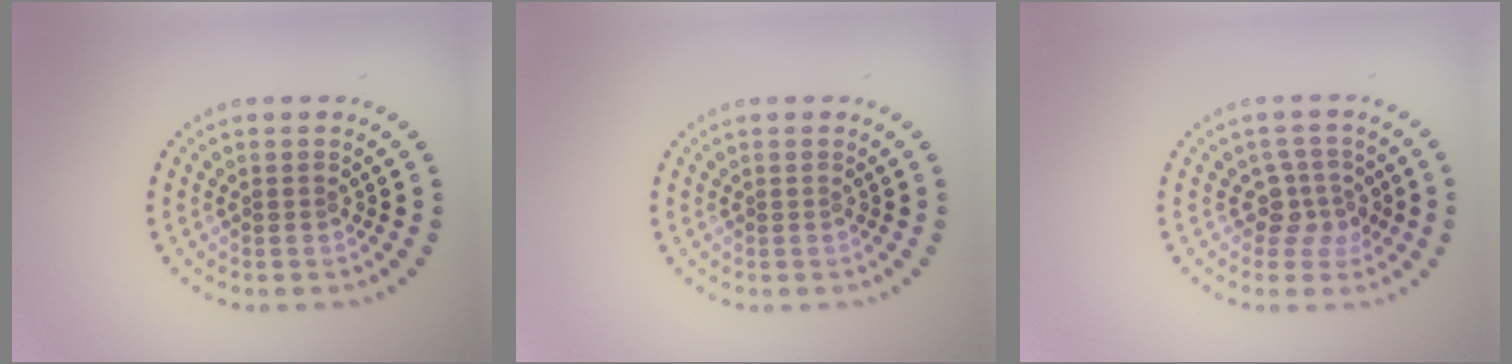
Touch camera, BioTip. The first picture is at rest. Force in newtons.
{"total": 0.0}
{"total": 2.6, "press": 2.1, "slide": 1.5}